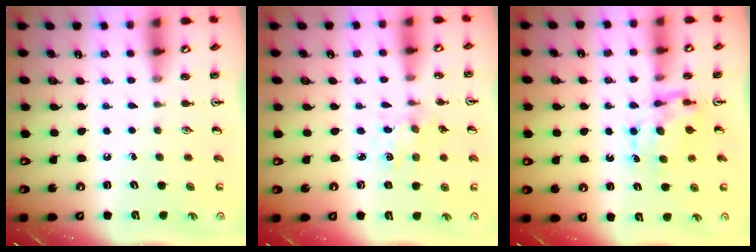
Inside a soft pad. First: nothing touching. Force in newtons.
{"total": 1.4, "press": 1.4, "slide": 0.3}
{"total": 6.9, "press": 6.8, "slide": 0.7}